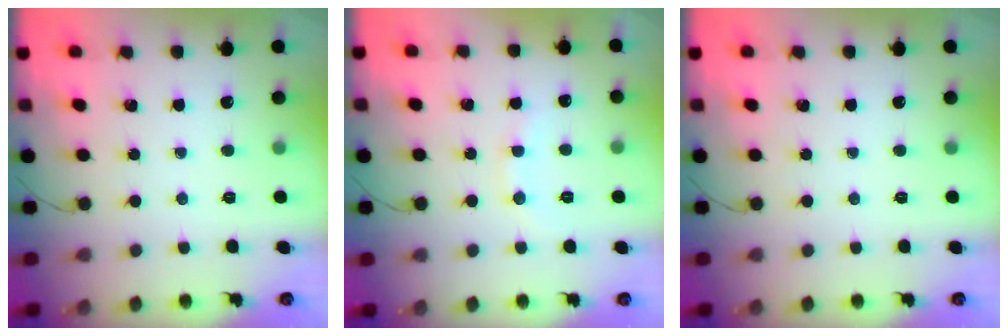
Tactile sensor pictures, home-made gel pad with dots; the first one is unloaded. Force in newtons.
{"total": 6.9, "press": 6.7, "slide": 1.7}
{"total": 0.0}